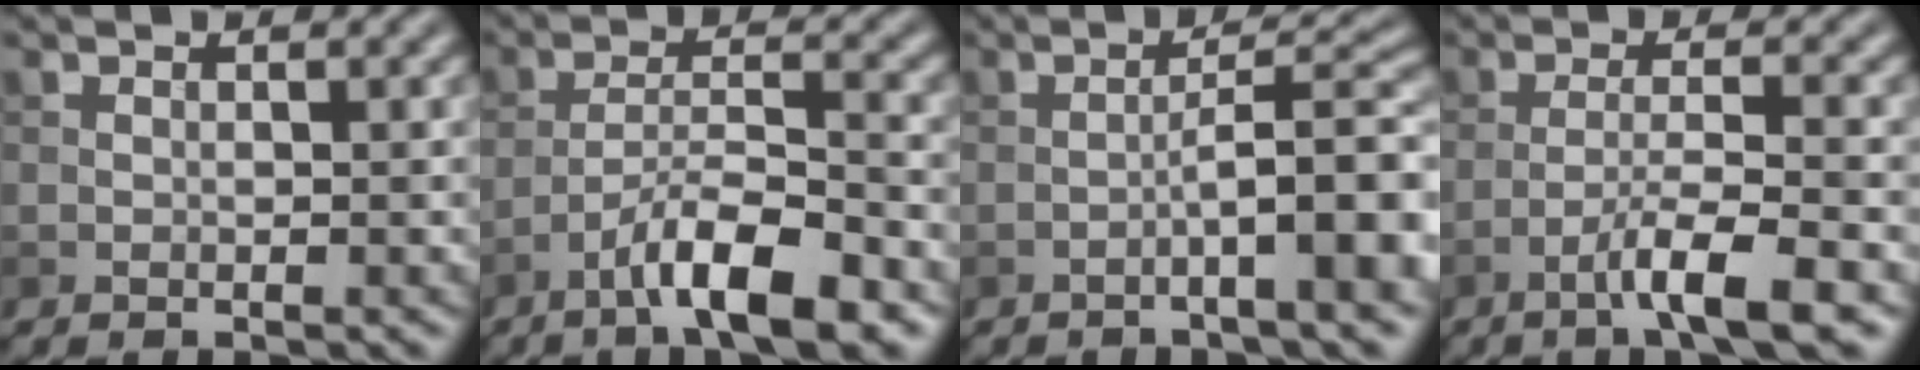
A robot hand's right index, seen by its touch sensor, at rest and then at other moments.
{"total": 7.0, "force": [-4.4, 1.4, 5.2], "torque": [-0.085, 0.009, -0.078]}
{"total": 6.7, "force": [-2.1, 1.0, 6.2], "torque": [-0.089, 0.020, -0.039]}
{"total": 4.8, "force": [-2.7, 0.4, 4.0], "torque": [-0.066, 0.006, -0.055]}